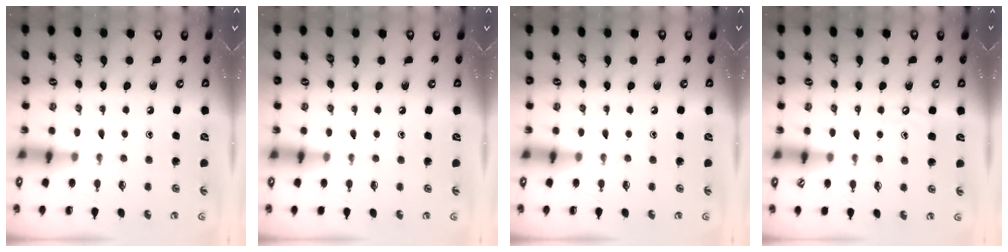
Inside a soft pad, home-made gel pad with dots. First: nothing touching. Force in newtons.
{"total": 2.3, "press": 2.2, "slide": 0.4}
{"total": 0.0}
{"total": 3.6, "press": 3.6, "slide": 0.2}